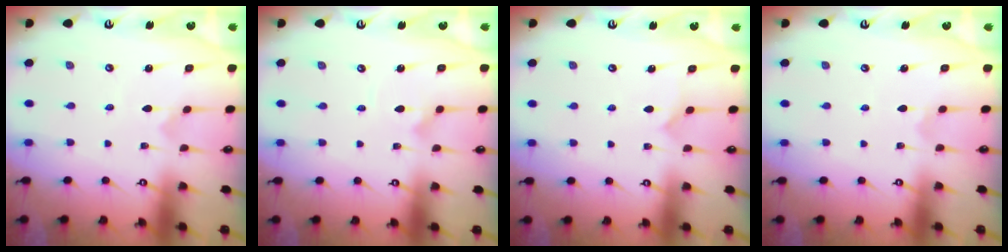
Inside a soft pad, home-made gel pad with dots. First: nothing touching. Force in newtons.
{"total": 2.4, "press": 2.4, "slide": 0.2}
{"total": 2.8, "press": 2.8, "slide": 0.3}
{"total": 2.0, "press": 2.0, "slide": 0.2}